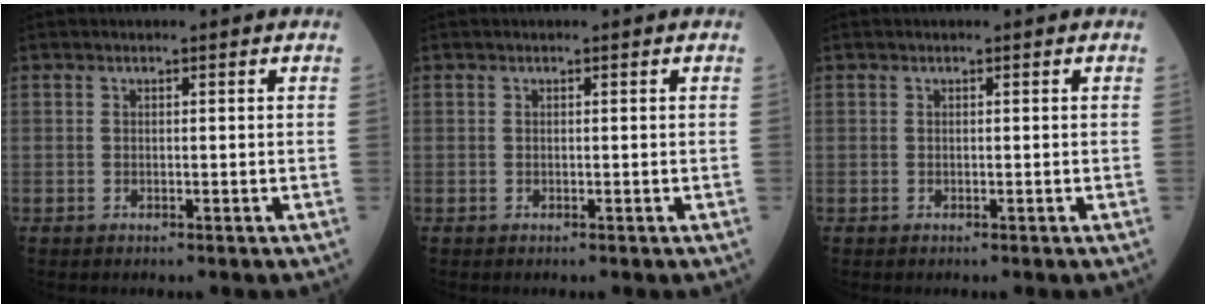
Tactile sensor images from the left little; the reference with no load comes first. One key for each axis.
{"total": 0.0}
{"total": 0.0}